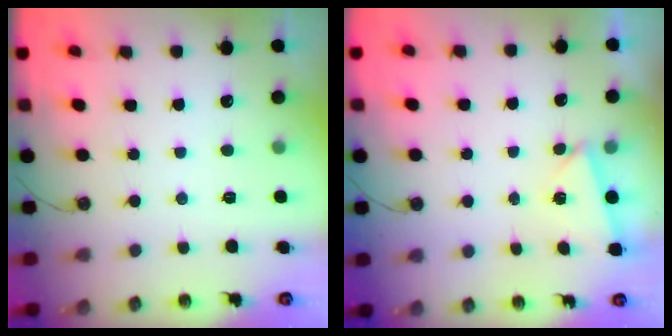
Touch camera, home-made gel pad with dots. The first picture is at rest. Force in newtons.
{"total": 2.8, "press": 1.5, "slide": 2.3}